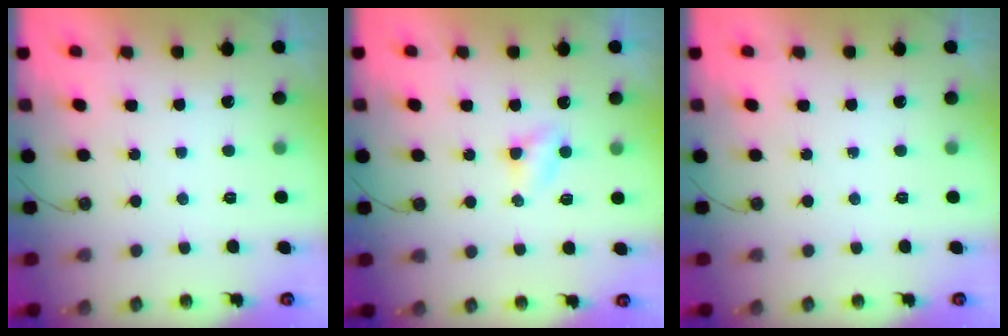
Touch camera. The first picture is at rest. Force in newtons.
{"total": 2.7, "press": 2.7, "slide": 0.3}
{"total": 0.0}